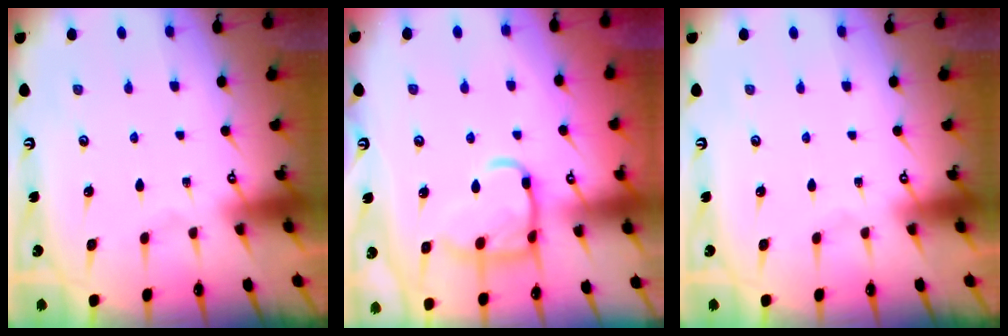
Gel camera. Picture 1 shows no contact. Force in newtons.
{"total": 14.0, "press": 14.0, "slide": 1.2}
{"total": 0.0}